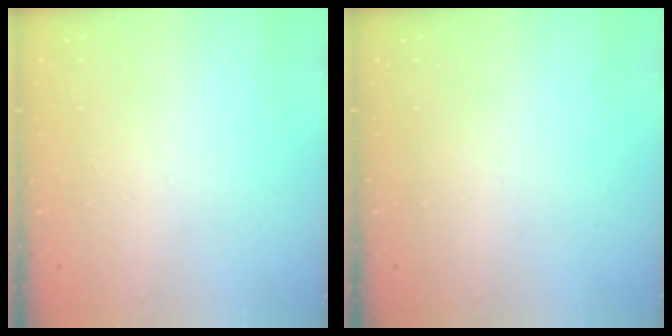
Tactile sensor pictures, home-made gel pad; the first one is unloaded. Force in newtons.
{"total": 0.0}